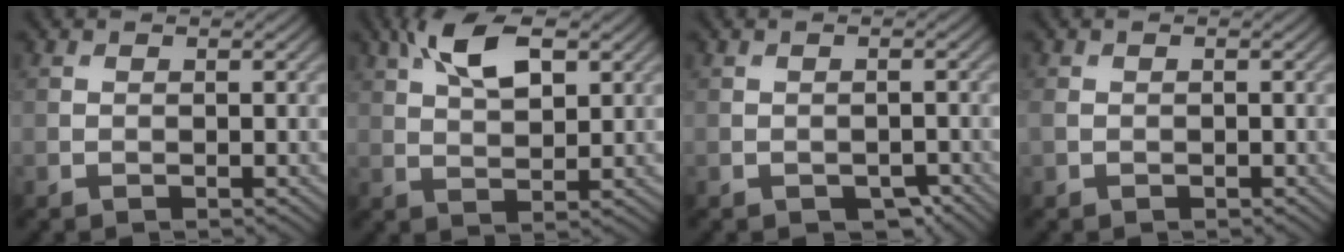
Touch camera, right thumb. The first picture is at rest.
{"total": 7.8, "force": [3.6, 3.4, 6.0], "torque": [-0.124, 0.011, 0.068]}
{"total": 2.1, "force": [-1.3, 1.2, 1.1], "torque": [-0.017, -0.005, -0.015]}
{"total": 1.6, "force": [-0.4, 1.3, 0.9], "torque": [-0.029, -0.005, -0.006]}